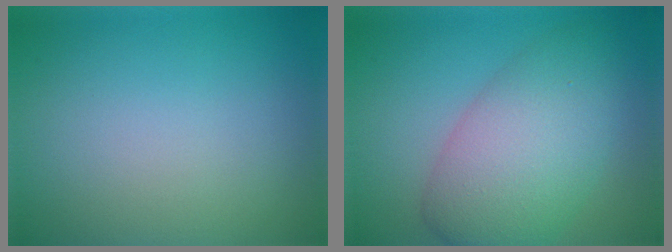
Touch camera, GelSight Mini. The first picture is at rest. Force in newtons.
{"total": 7.8, "press": 7.8, "slide": 0.2}